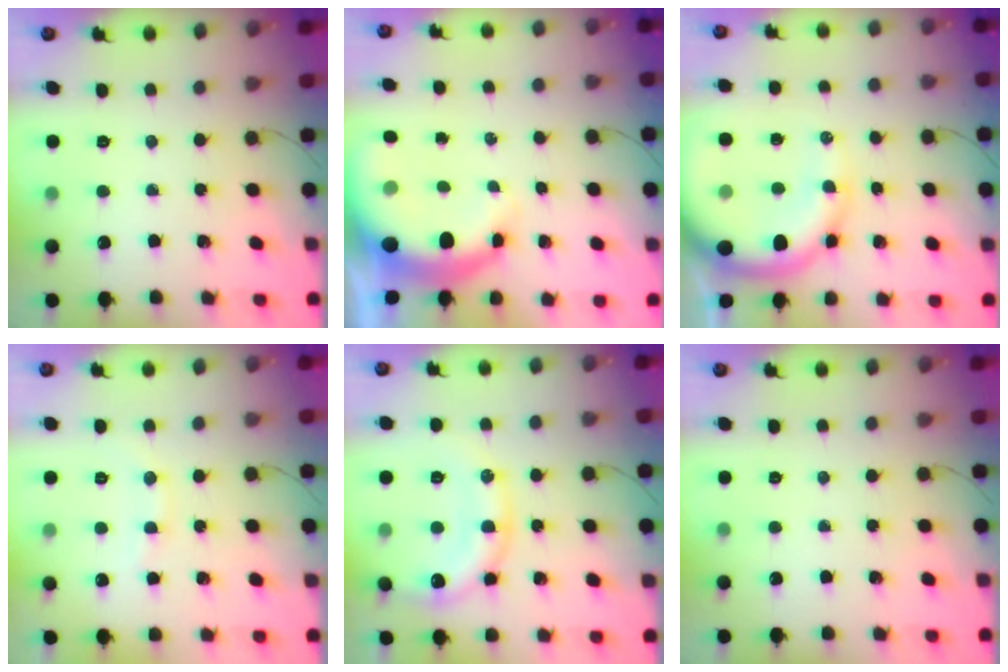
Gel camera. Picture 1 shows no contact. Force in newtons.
{"total": 7.5, "press": 7.3, "slide": 1.6}
{"total": 15.0, "press": 14.6, "slide": 3.1}
{"total": 8.3, "press": 8.2, "slide": 1.4}
{"total": 15.3, "press": 15.2, "slide": 1.9}
{"total": 0.0}